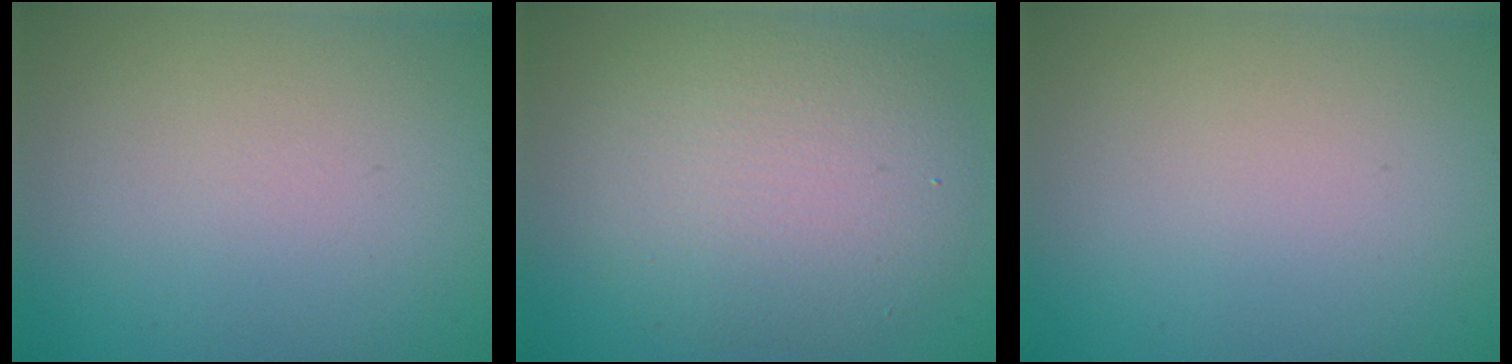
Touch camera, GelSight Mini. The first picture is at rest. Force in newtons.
{"total": 6.7, "press": 6.7, "slide": 0.3}
{"total": 0.0}